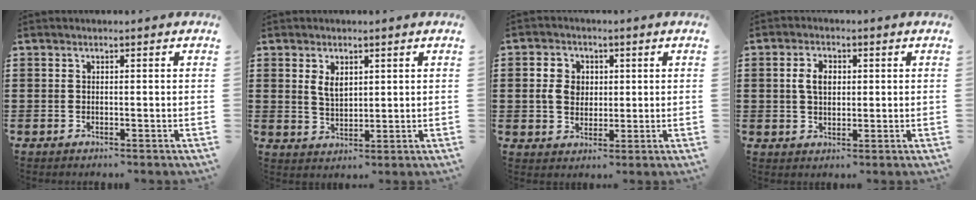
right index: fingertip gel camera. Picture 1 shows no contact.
{"total": 3.2, "force": [1.5, 1.8, 2.2], "torque": [-0.040, 0.002, 0.025]}
{"total": 5.1, "force": [0.8, 4.1, 2.9], "torque": [-0.077, 0.012, 0.009]}
{"total": 3.9, "force": [0.6, 2.4, 3.0], "torque": [-0.065, 0.013, 0.009]}